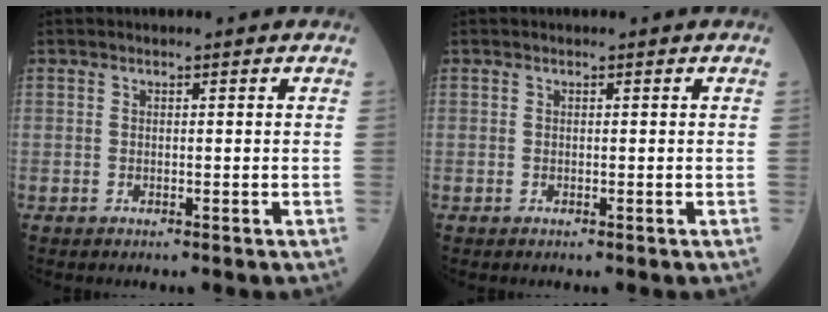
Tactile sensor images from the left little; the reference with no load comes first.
{"total": 0.0}